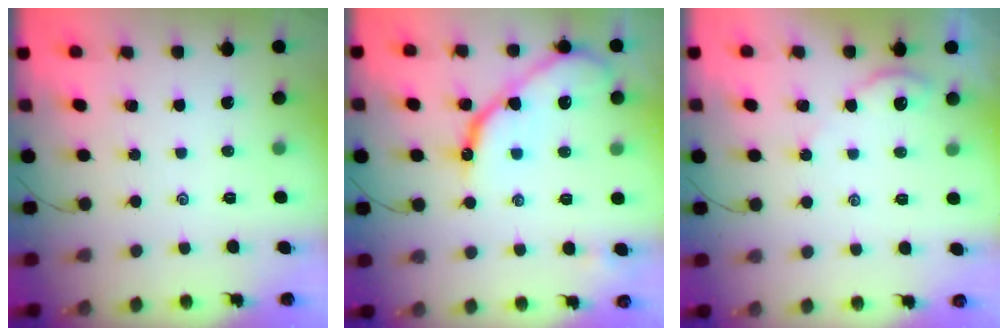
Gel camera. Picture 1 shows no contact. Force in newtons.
{"total": 11.7, "press": 11.6, "slide": 1.1}
{"total": 2.7, "press": 2.7, "slide": 0.4}